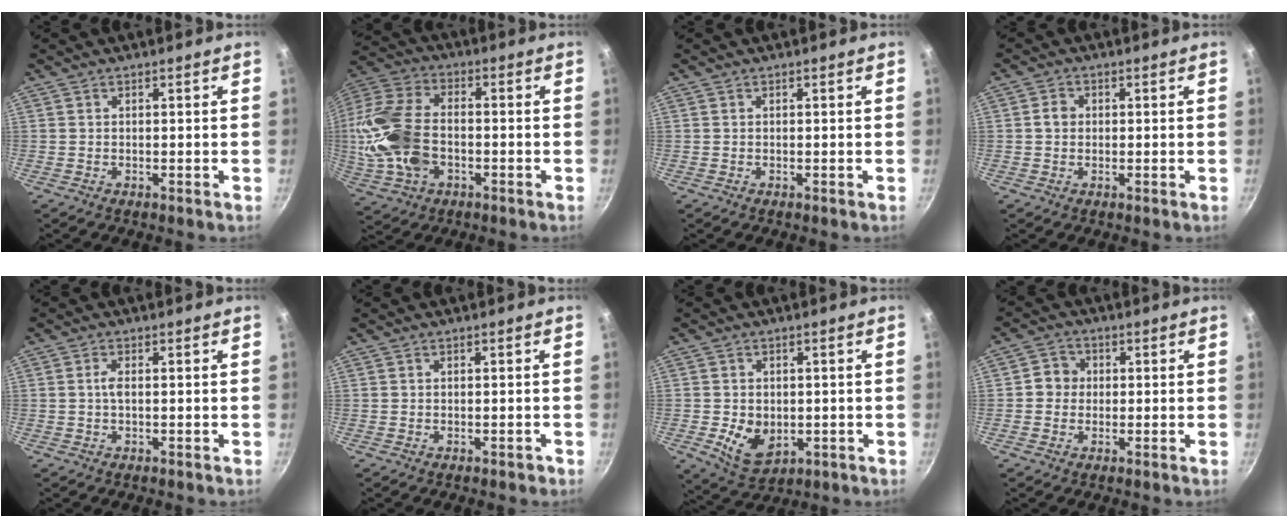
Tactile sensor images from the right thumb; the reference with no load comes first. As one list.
[{"total": 18.4, "force": [-2.4, 11.6, 14.1], "torque": [-0.320, 0.014, -0.042]}, {"total": 0.0}, {"total": 2.4, "force": [0.1, 2.1, 1.2], "torque": [-0.014, 0.006, -0.001]}, {"total": 1.7, "force": [0.1, 0.8, 1.6], "torque": [-0.033, 0.003, 0.002]}, {"total": 0.6, "force": [-0.4, 0.4, 0.3], "torque": [-0.001, 0.002, -0.005]}, {"total": 7.6, "force": [-1.3, 5.4, 5.2], "torque": [-0.073, -0.005, -0.007]}, {"total": 4.2, "force": [0.1, 3.9, 1.5], "torque": [-0.002, 0.010, -0.007]}]